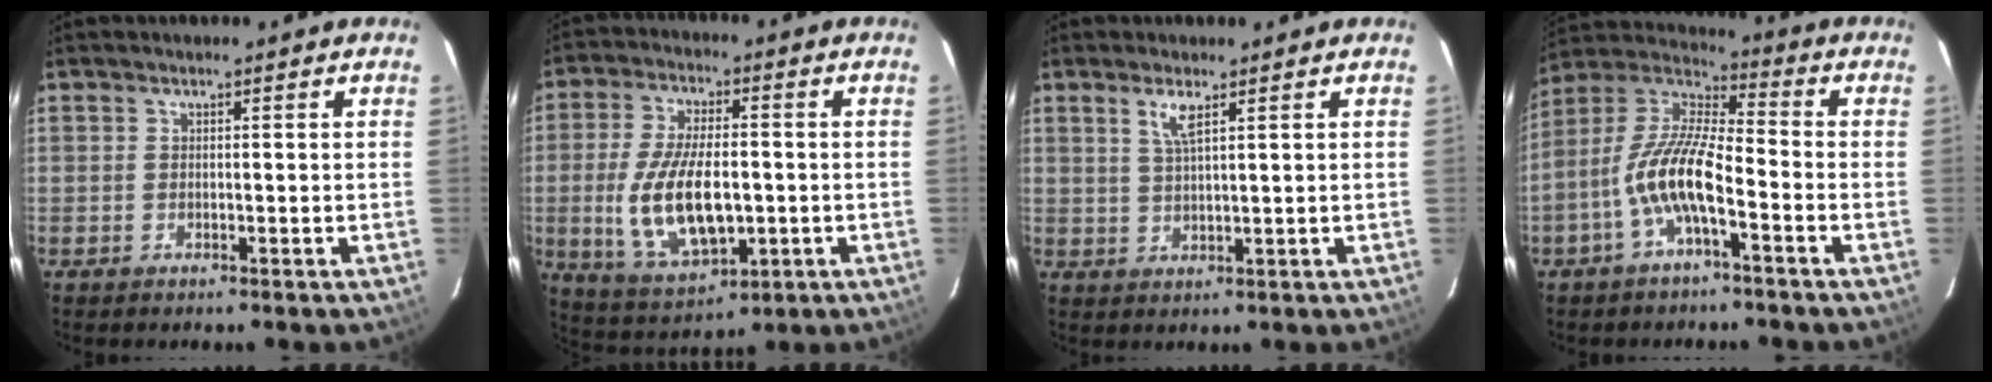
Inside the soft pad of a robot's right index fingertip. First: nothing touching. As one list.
[{"total": 15.5, "force": [-2.1, 7.4, 13.5], "torque": [-0.274, -0.013, -0.022]}, {"total": 3.3, "force": [1.8, 0.5, 2.7], "torque": [-0.054, 0.001, 0.037]}, {"total": 11.7, "force": [-4.7, 3.3, 10.2], "torque": [-0.213, 0.007, -0.096]}]